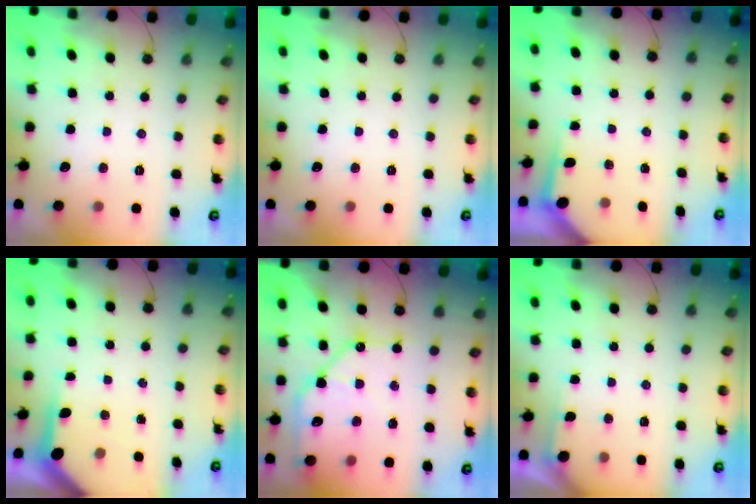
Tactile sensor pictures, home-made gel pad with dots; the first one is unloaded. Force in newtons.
{"total": 0.0}
{"total": 3.5, "press": 3.5, "slide": 0.3}
{"total": 5.3, "press": 5.3, "slide": 0.4}
{"total": 12.3, "press": 12.2, "slide": 1.6}
{"total": 1.5, "press": 1.5, "slide": 0.2}